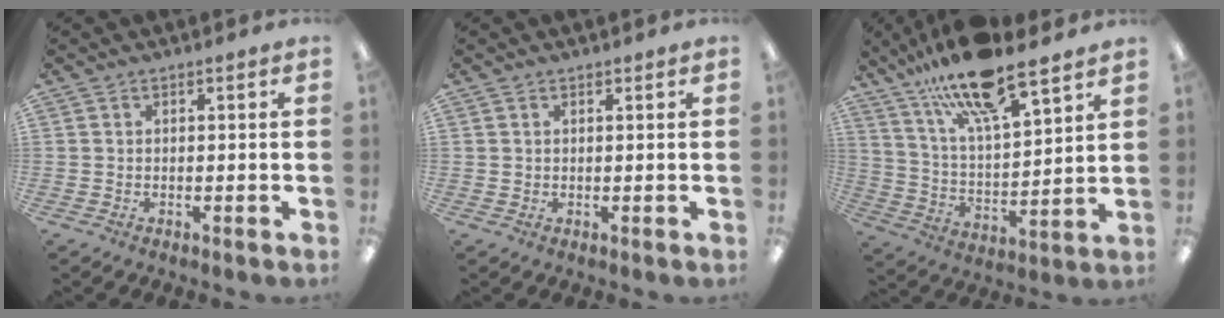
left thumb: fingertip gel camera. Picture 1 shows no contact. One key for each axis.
{"total": 0.8, "fx": 0.5, "fy": 0.6, "fz": 0.0, "tx": 0.000, "ty": 0.002, "tz": 0.009}
{"total": 18.0, "fx": 14.4, "fy": 4.7, "fz": 9.8, "tx": -0.178, "ty": -0.081, "tz": 0.245}